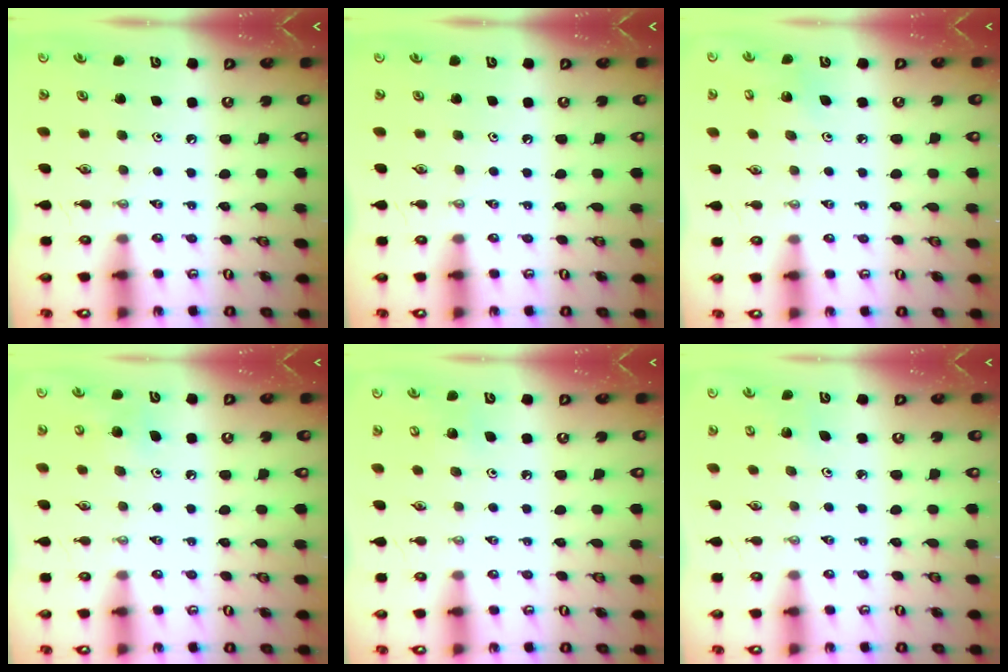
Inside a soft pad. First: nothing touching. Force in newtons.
{"total": 0.0}
{"total": 3.4, "press": 3.4, "slide": 0.2}
{"total": 9.5, "press": 9.4, "slide": 1.4}
{"total": 6.4, "press": 6.3, "slide": 0.5}
{"total": 1.4, "press": 1.4, "slide": 0.1}